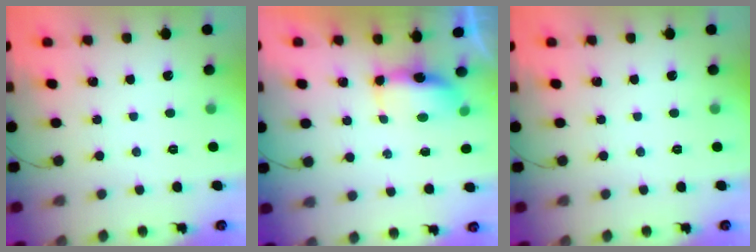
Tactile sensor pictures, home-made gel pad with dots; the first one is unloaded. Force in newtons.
{"total": 6.9, "press": 6.9, "slide": 0.5}
{"total": 0.0}